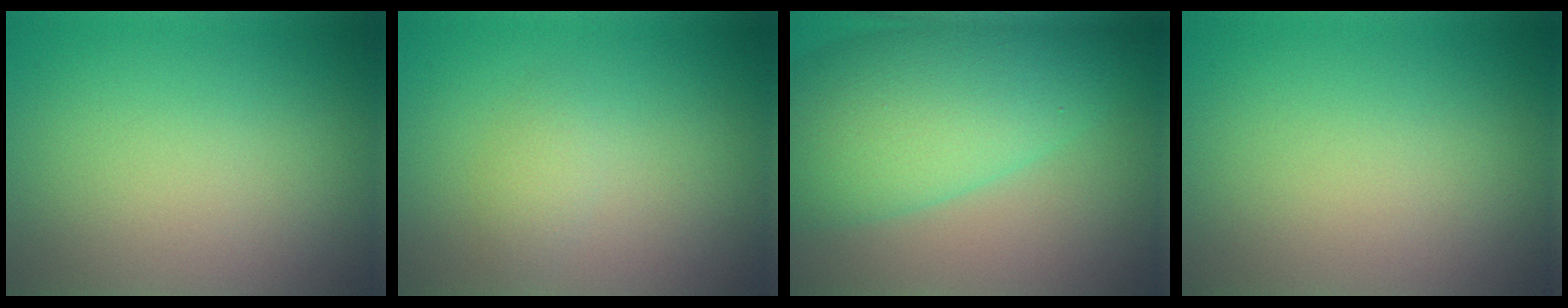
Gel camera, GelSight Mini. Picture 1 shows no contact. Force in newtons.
{"total": 1.4, "press": 1.4, "slide": 0.0}
{"total": 9.9, "press": 9.9, "slide": 0.2}
{"total": 0.0}